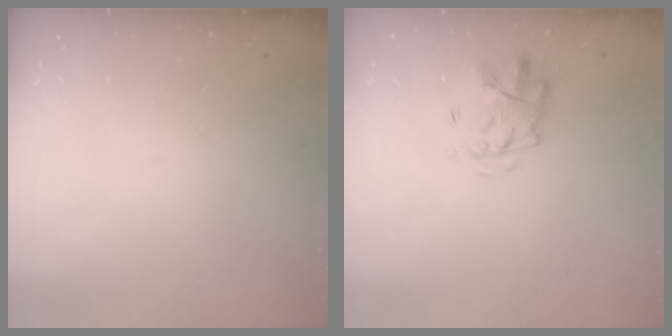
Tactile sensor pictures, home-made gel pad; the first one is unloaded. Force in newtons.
{"total": 3.7, "press": 3.3, "slide": 1.6}